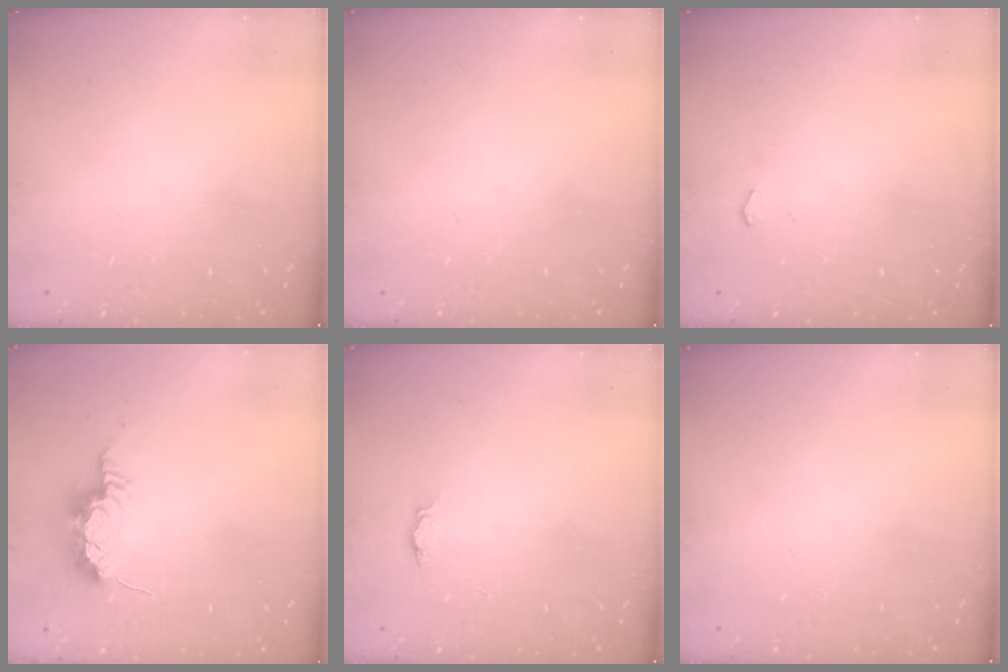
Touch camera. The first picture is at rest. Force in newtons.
{"total": 0.0}
{"total": 2.0, "press": 1.9, "slide": 0.3}
{"total": 15.5, "press": 10.9, "slide": 11.0}
{"total": 3.4, "press": 3.4, "slide": 0.3}
{"total": 0.0}